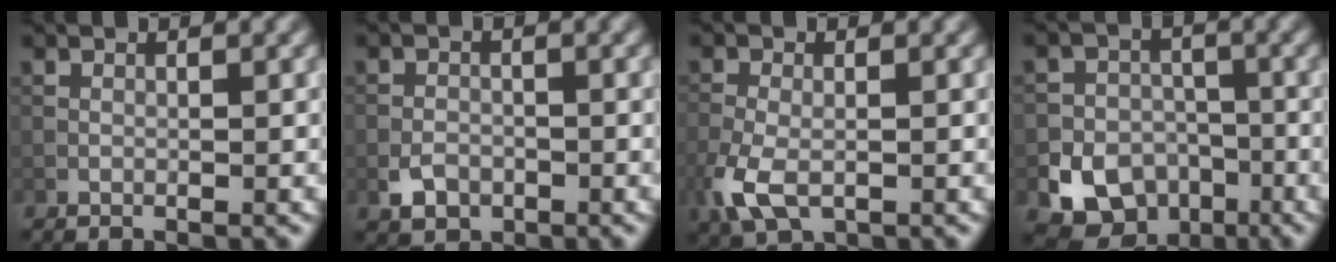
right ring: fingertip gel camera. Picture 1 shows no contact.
{"total": 1.9, "force": [-0.8, 1.5, 0.9], "torque": [-0.015, -0.001, -0.016]}
{"total": 4.4, "force": [-1.7, 2.5, 3.2], "torque": [-0.082, -0.013, -0.035]}
{"total": 10.6, "force": [-5.3, 8.7, 2.8], "torque": [-0.025, -0.039, -0.100]}